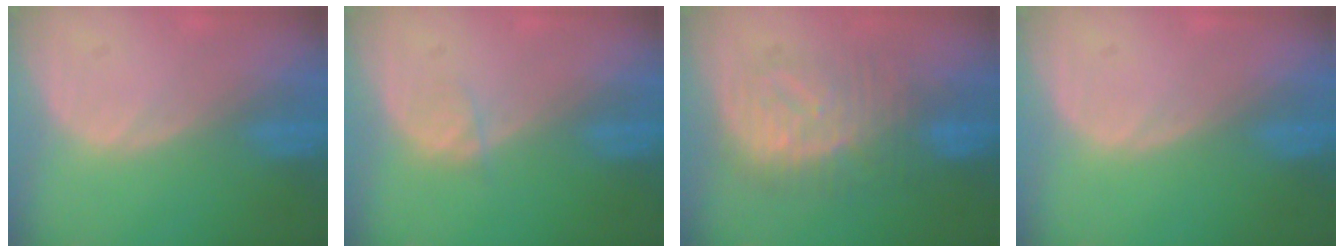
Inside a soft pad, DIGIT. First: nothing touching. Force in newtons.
{"total": 1.2, "press": 1.2, "slide": 0.2}
{"total": 8.5, "press": 8.5, "slide": 0.2}
{"total": 0.0}